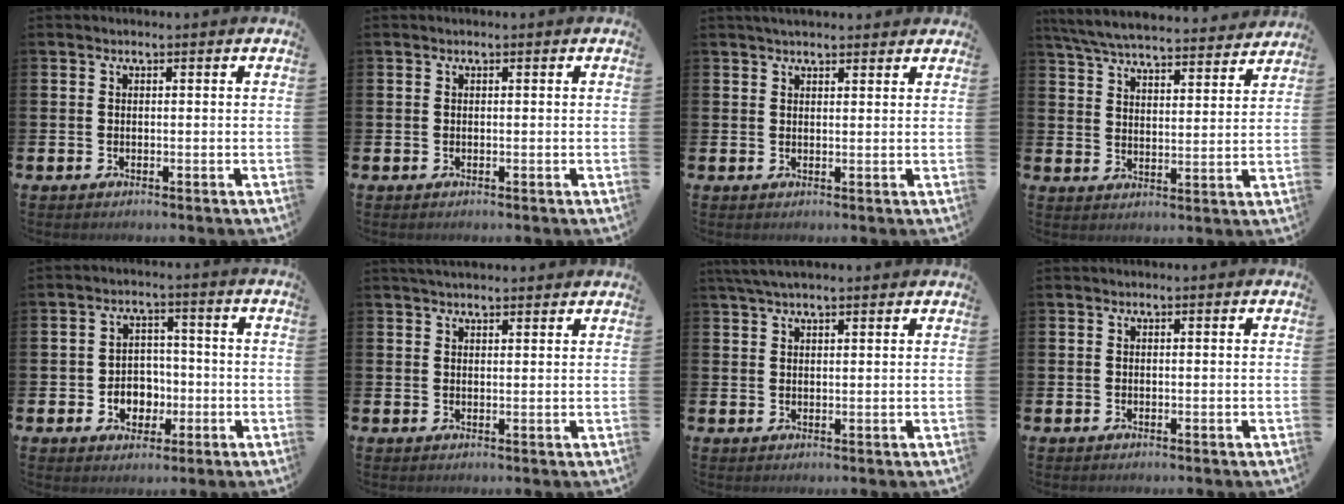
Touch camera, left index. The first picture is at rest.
{"total": 0.0}
{"total": 2.5, "force": [2.4, 0.6, 0.6], "torque": [-0.006, -0.005, 0.041]}
{"total": 7.1, "force": [6.8, 0.9, 1.7], "torque": [-0.054, -0.046, 0.120]}
{"total": 4.3, "force": [-1.0, 3.8, 1.6], "torque": [-0.031, 0.002, -0.027]}
{"total": 2.6, "force": [2.5, 0.6, 0.6], "torque": [-0.006, -0.009, 0.044]}
{"total": 3.5, "force": [2.9, 0.7, 1.8], "torque": [-0.037, -0.001, 0.054]}
{"total": 0.0}